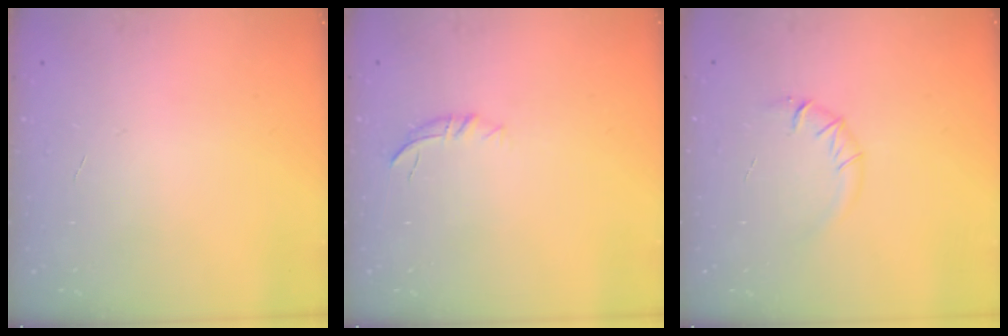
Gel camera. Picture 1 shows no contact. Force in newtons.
{"total": 6.9, "press": 6.6, "slide": 2.0}
{"total": 4.6, "press": 4.4, "slide": 1.4}